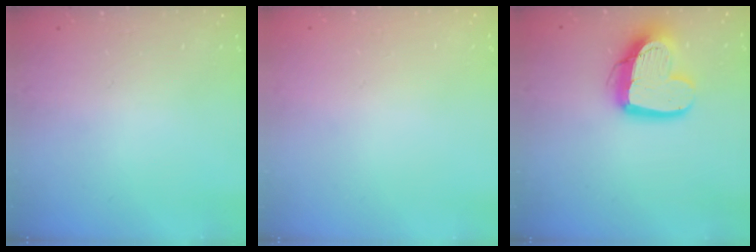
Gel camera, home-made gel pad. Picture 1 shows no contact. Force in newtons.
{"total": 0.0}
{"total": 15.0, "press": 14.9, "slide": 1.3}